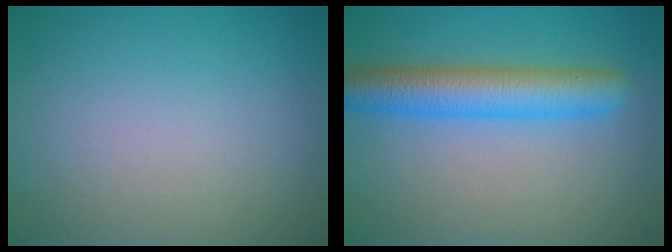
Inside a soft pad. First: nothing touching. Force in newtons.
{"total": 5.9, "press": 5.9, "slide": 0.2}